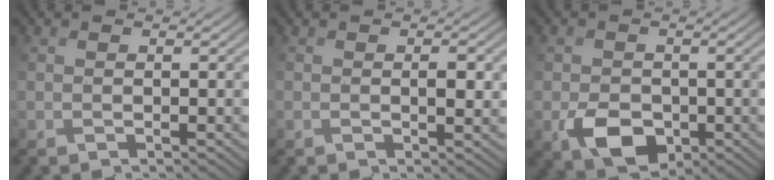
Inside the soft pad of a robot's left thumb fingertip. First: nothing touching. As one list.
[{"total": 2.6, "force": [0.4, 1.3, 2.2], "torque": [-0.040, 0.000, 0.011]}, {"total": 4.8, "force": [-1.4, 3.6, 2.9], "torque": [-0.058, -0.007, -0.025]}]